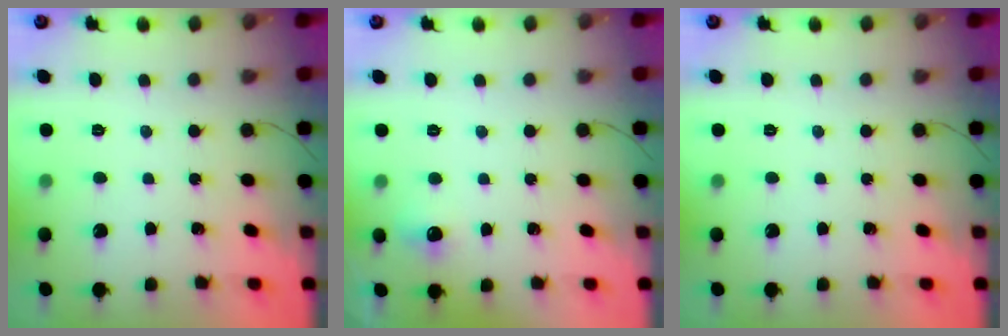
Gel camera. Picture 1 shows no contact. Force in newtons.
{"total": 5.4, "press": 5.1, "slide": 1.7}
{"total": 0.0}